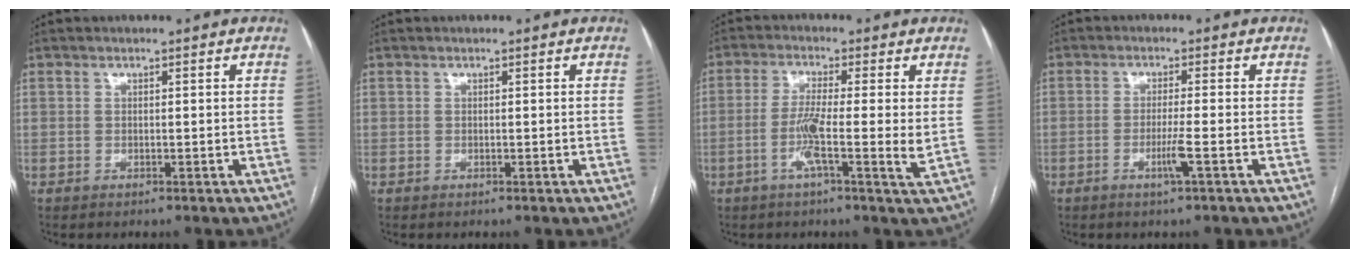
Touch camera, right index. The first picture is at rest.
{"total": 0.0}
{"total": 6.9, "force": [-1.0, -0.4, 6.8], "torque": [-0.125, -0.009, -0.025]}
{"total": 3.2, "force": [-1.3, -0.6, 2.8], "torque": [-0.056, -0.007, -0.027]}